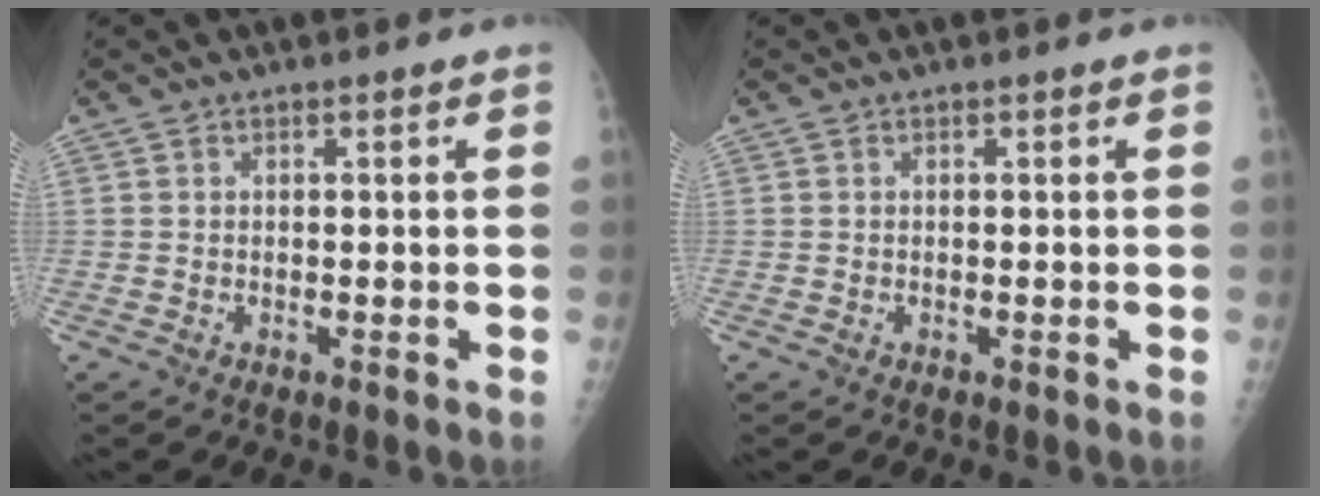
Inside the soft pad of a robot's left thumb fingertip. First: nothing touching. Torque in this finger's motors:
{"motor_torque": [-0.03, -0.02, 0.04, -0.04, 0.02]}